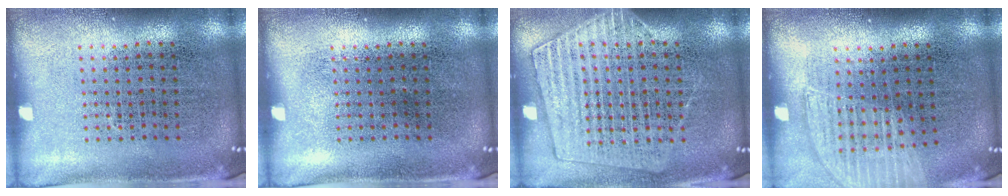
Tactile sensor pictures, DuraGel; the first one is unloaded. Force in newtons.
{"total": 0.0}
{"total": 1.3, "press": 1.2, "slide": 0.5}
{"total": 1.1, "press": 1.1, "slide": 0.3}